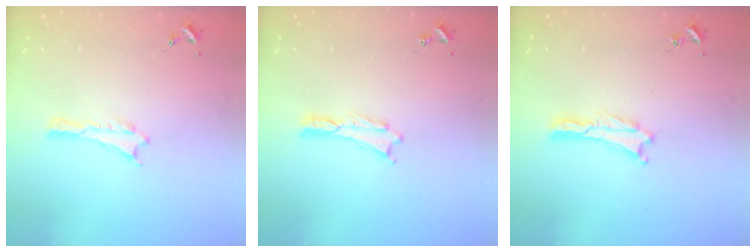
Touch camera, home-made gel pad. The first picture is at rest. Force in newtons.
{"total": 0.0}
{"total": 0.0}